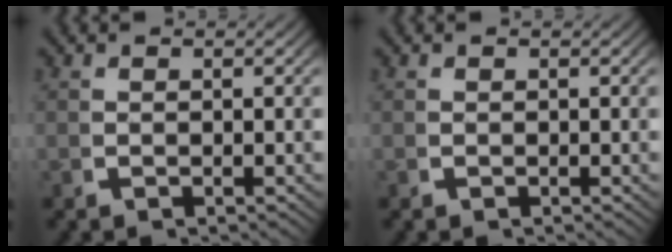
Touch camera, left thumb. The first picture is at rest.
{"total": 0.0}